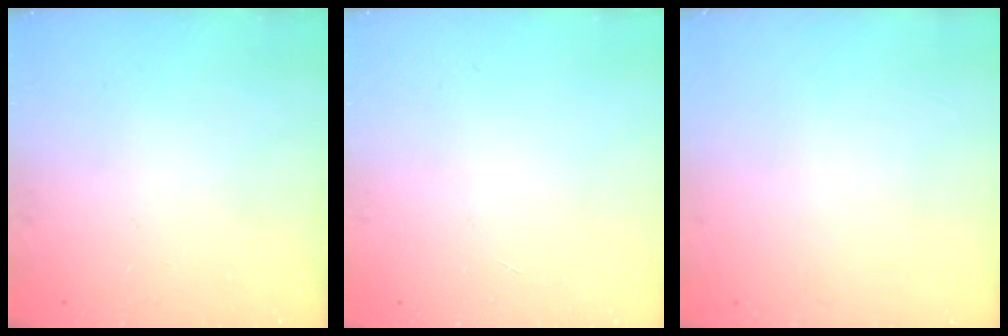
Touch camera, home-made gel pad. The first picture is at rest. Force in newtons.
{"total": 0.0}
{"total": 0.0}